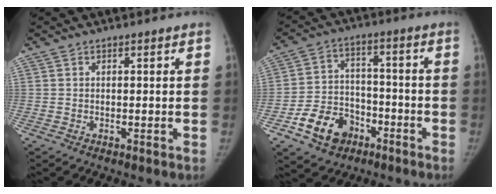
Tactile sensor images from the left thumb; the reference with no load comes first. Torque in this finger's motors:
{"motor_torque": [-1.08, 1.43, 0.27, -0.20, 0.12]}